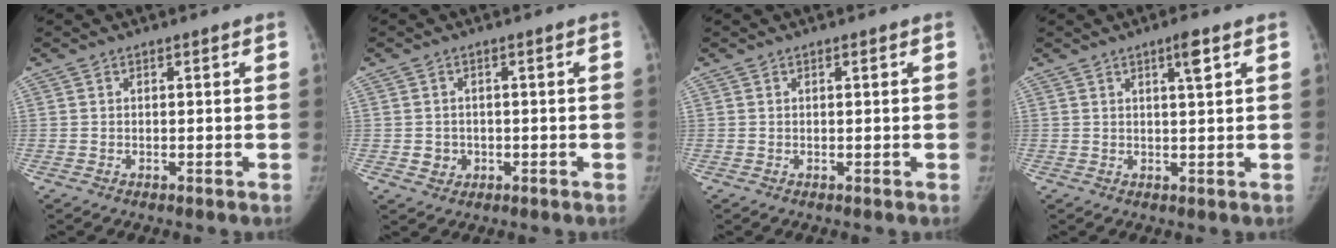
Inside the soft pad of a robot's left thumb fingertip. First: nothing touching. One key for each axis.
{"total": 2.6, "fx": -0.5, "fy": 2.5, "fz": 0.7, "tx": 0.000, "ty": 0.005, "tz": -0.002}
{"total": 0.0}
{"total": 3.4, "fx": 1.7, "fy": 0.3, "fz": 2.9, "tx": -0.046, "ty": -0.007, "tz": 0.028}